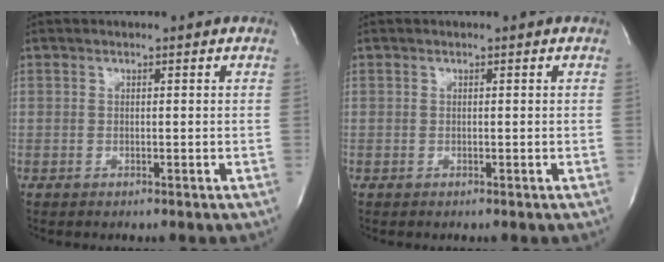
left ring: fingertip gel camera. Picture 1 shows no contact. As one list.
[{"total": 0.0}]